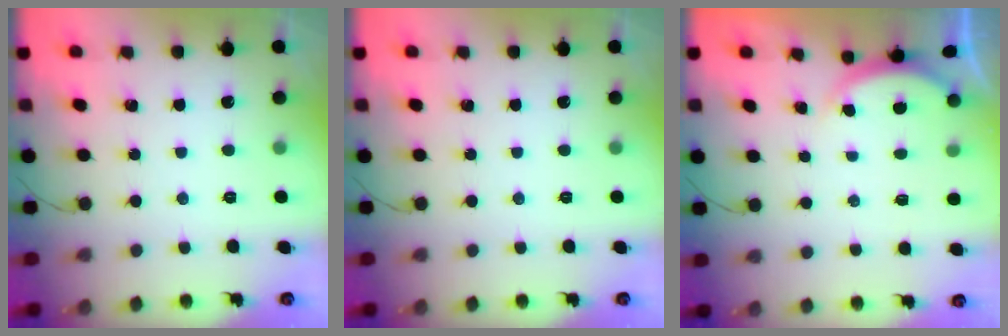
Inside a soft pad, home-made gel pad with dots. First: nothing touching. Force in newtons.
{"total": 0.0}
{"total": 1.7, "press": 1.7, "slide": 0.4}